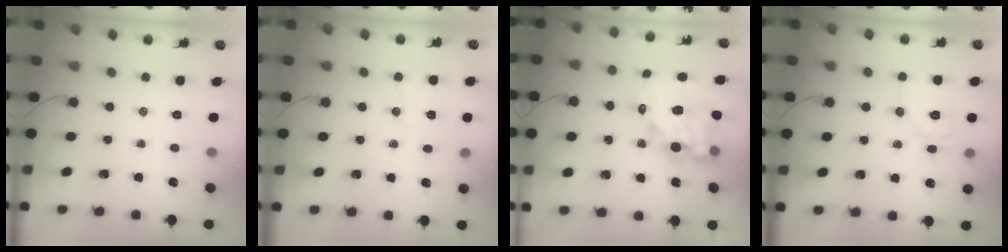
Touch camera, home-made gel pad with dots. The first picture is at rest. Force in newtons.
{"total": 4.4, "press": 4.3, "slide": 1.2}
{"total": 14.0, "press": 13.6, "slide": 3.5}
{"total": 8.6, "press": 8.6, "slide": 0.4}